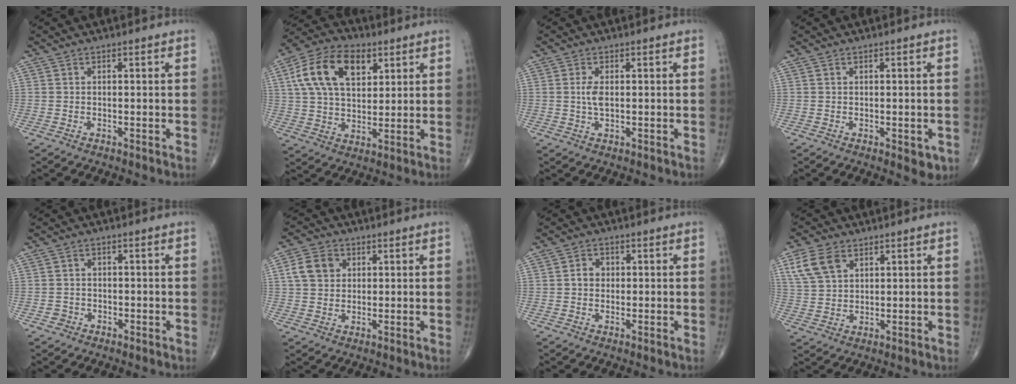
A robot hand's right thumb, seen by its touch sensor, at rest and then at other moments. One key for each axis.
{"total": 15.6, "fx": 5.8, "fy": 9.3, "fz": 11.1, "tx": -0.188, "ty": 0.000, "tz": 0.103}
{"total": 2.8, "fx": 0.3, "fy": 1.3, "fz": 2.5, "tx": -0.052, "ty": -0.001, "tz": 0.007}
{"total": 3.0, "fx": -0.6, "fy": 1.5, "fz": 2.5, "tx": -0.016, "ty": -0.004, "tz": -0.003}
{"total": 2.0, "fx": -0.9, "fy": 1.7, "fz": 0.1, "tx": 0.006, "ty": 0.009, "tz": -0.020}
{"total": 6.3, "fx": 1.7, "fy": 5.0, "fz": 3.4, "tx": -0.049, "ty": 0.002, "tz": 0.028}
{"total": 2.6, "fx": 0.1, "fy": 2.2, "fz": 1.4, "tx": -0.011, "ty": 0.009, "tz": -0.001}
{"total": 7.6, "fx": 3.7, "fy": 4.8, "fz": 4.5, "tx": -0.084, "ty": -0.004, "tz": 0.077}